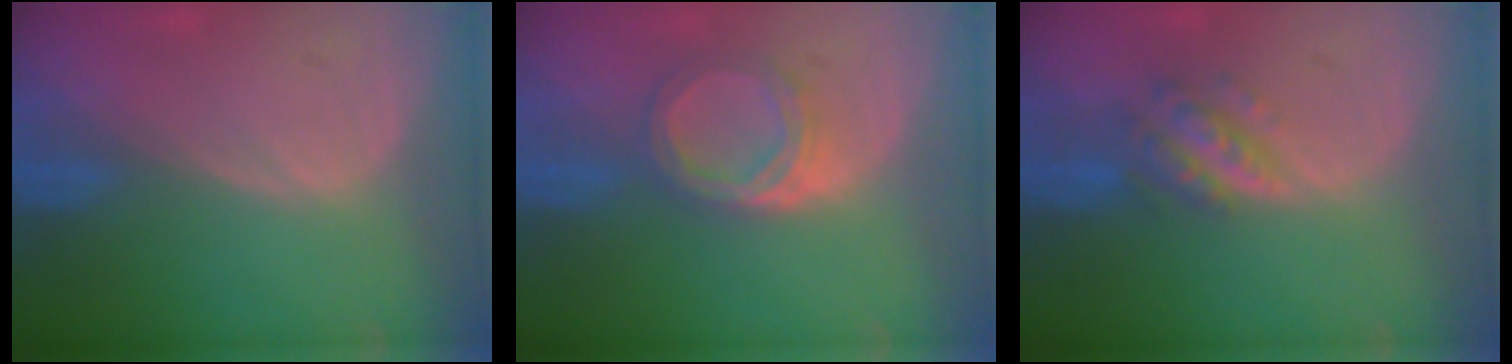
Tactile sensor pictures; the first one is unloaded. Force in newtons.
{"total": 5.7, "press": 5.0, "slide": 2.7}
{"total": 5.8, "press": 5.3, "slide": 2.4}